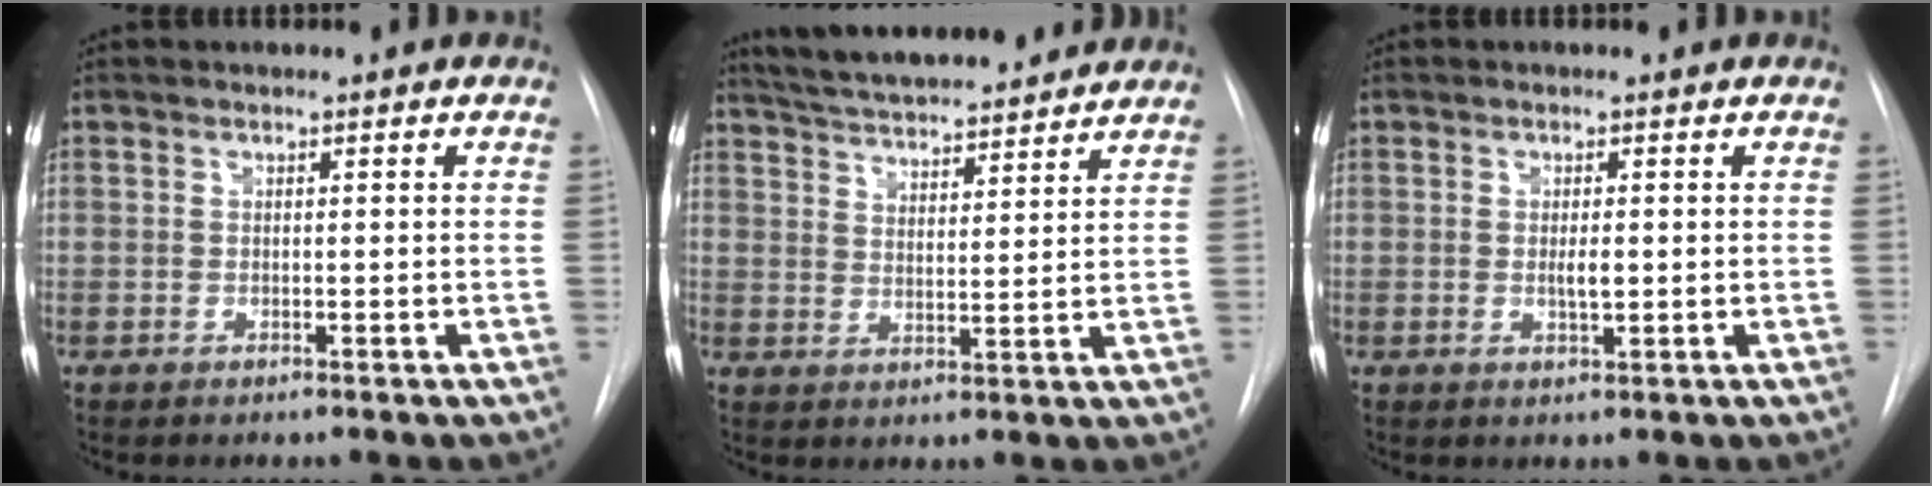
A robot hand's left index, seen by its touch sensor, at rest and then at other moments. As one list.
[{"total": 16.0, "force": [14.4, 2.5, 6.5], "torque": [-0.110, 0.023, 0.218]}, {"total": 2.0, "force": [-0.5, 0.5, 1.8], "torque": [-0.034, -0.006, -0.005]}]